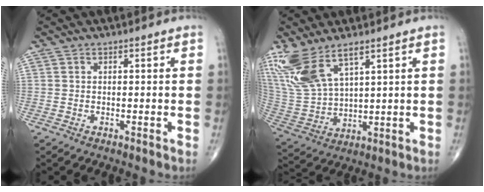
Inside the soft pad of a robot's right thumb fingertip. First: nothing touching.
{"total": 12.9, "force": [7.9, 4.7, 9.0], "torque": [-0.202, -0.028, 0.180]}